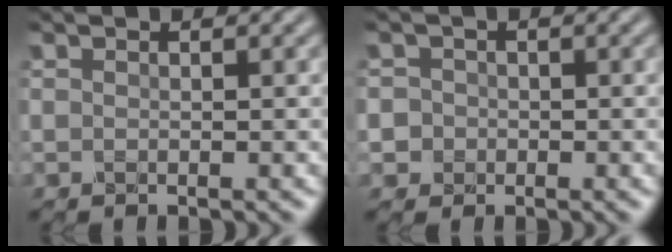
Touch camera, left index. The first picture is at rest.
{"total": 2.6, "force": [-0.2, 2.5, 0.7], "torque": [0.007, 0.013, -0.023]}